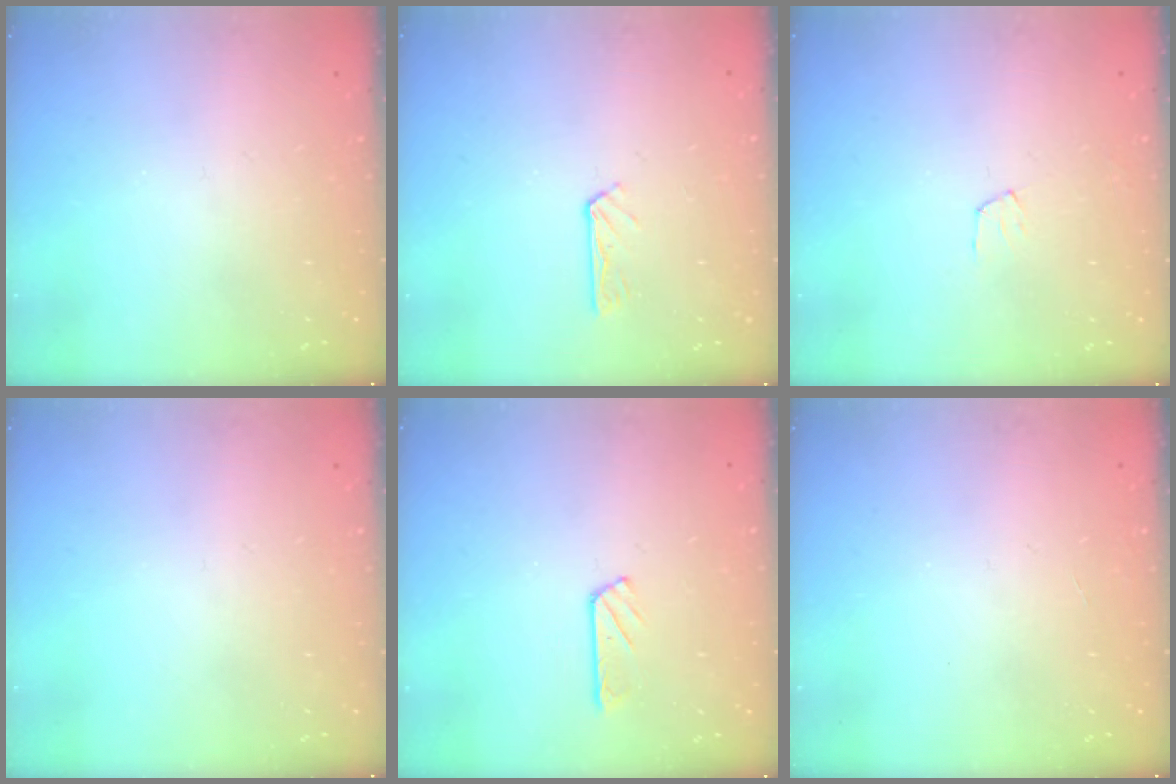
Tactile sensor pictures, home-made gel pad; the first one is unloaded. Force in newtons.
{"total": 2.9, "press": 2.9, "slide": 0.3}
{"total": 4.3, "press": 4.3, "slide": 0.3}
{"total": 0.0}
{"total": 2.9, "press": 2.9, "slide": 0.3}
{"total": 0.0}